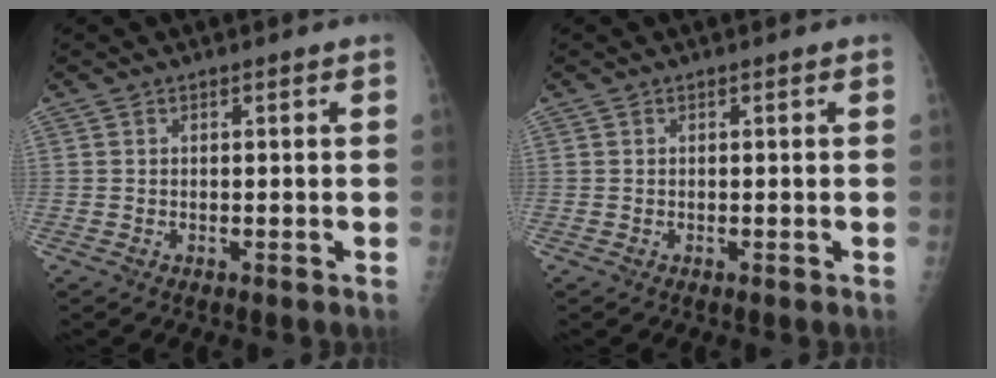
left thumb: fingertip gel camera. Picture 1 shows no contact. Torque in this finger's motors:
{"motor_torque": [0.01, 0.01, -0.05, -0.10, 0.00]}